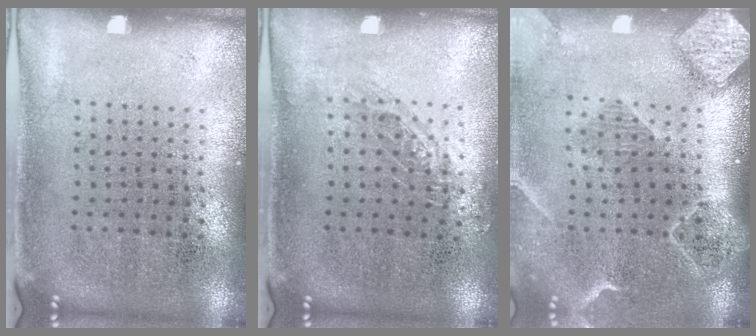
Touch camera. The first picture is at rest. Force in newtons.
{"total": 0.8, "press": 0.8, "slide": 0.2}
{"total": 2.5, "press": 2.0, "slide": 1.4}